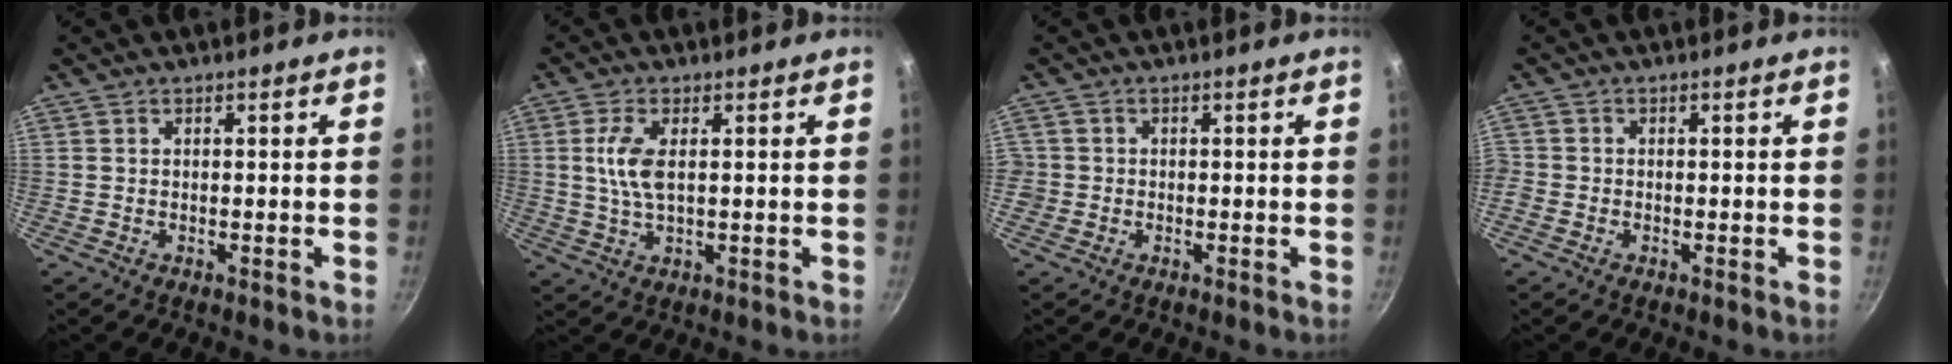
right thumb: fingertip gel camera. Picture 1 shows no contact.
{"total": 6.1, "force": [1.1, 2.6, 5.4], "torque": [-0.118, 0.001, 0.022]}
{"total": 1.8, "force": [-0.4, 1.8, 0.2], "torque": [0.004, 0.009, -0.005]}
{"total": 1.4, "force": [-0.6, 1.2, 0.3], "torque": [-0.007, 0.000, -0.014]}